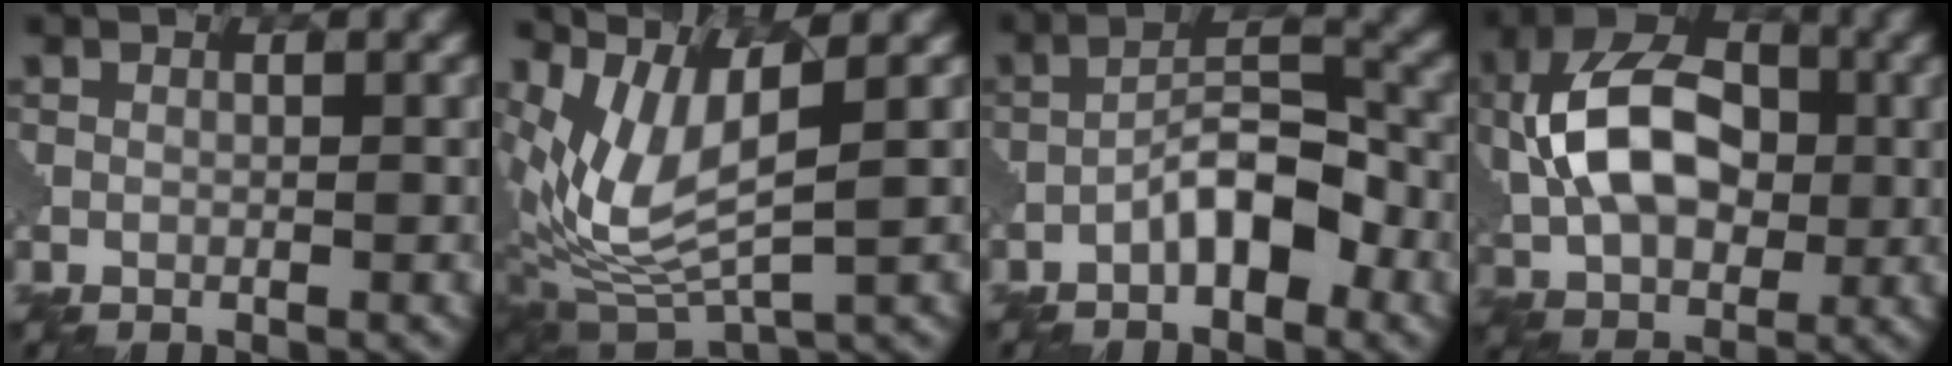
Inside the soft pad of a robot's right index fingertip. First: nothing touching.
{"total": 7.0, "force": [2.1, 2.4, 6.3], "torque": [-0.150, -0.007, 0.051]}
{"total": 5.1, "force": [-2.6, 1.9, 3.9], "torque": [-0.059, 0.021, -0.050]}
{"total": 10.4, "force": [0.4, 6.9, 7.9], "torque": [-0.162, 0.020, -0.007]}